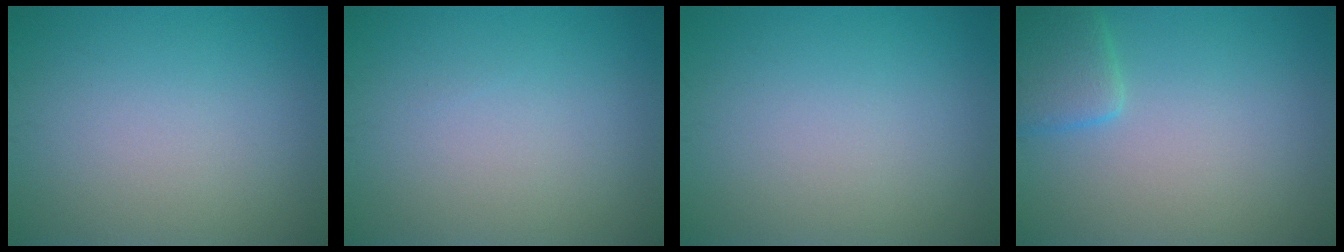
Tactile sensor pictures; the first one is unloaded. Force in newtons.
{"total": 0.0}
{"total": 0.0}
{"total": 2.8, "press": 2.8, "slide": 0.2}